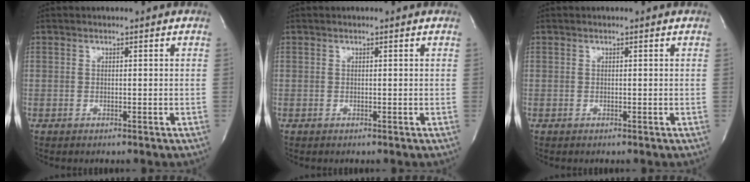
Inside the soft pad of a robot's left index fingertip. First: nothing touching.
{"total": 0.0}
{"total": 0.0}